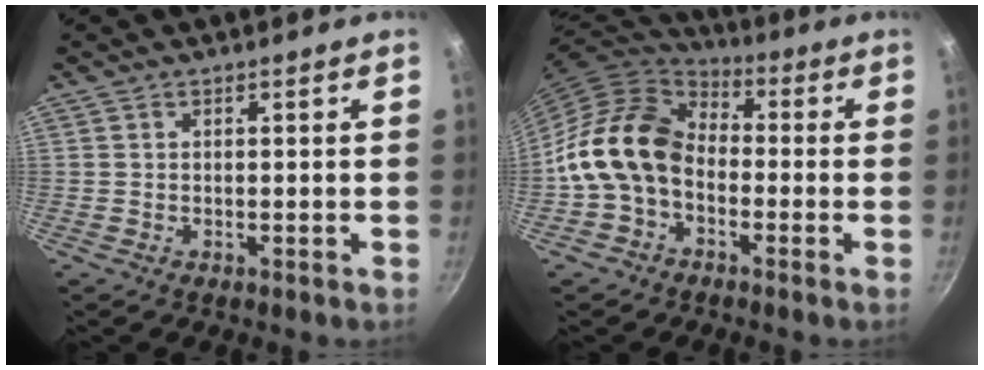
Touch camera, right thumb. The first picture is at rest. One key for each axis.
{"total": 14.2, "fx": -2.7, "fy": 10.5, "fz": 9.2, "tx": -0.137, "ty": 0.042, "tz": -0.074}